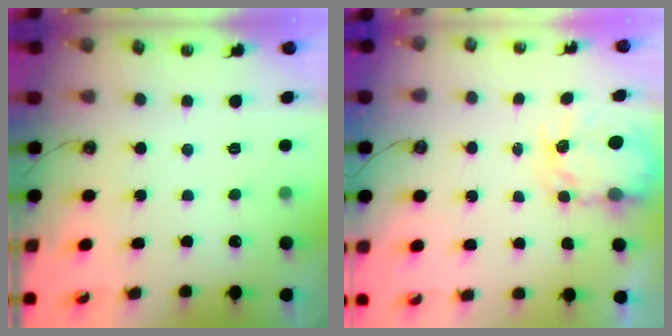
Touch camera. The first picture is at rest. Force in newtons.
{"total": 3.9, "press": 3.9, "slide": 0.3}